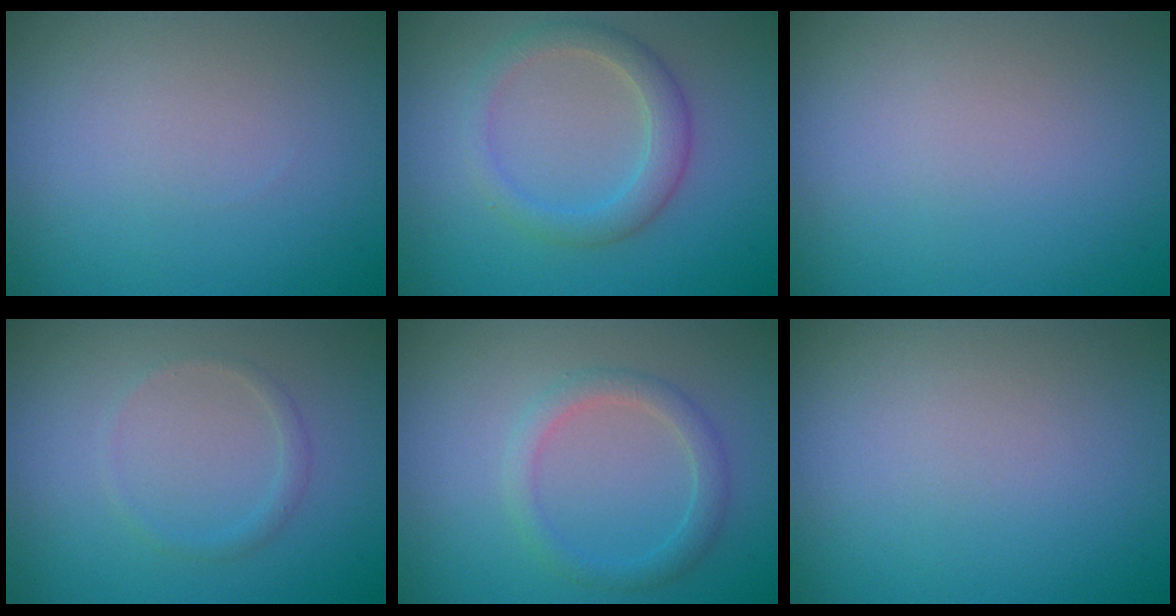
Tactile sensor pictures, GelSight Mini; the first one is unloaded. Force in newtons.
{"total": 2.9, "press": 2.9, "slide": 0.2}
{"total": 0.0}
{"total": 1.0, "press": 1.0, "slide": 0.1}
{"total": 2.2, "press": 2.2, "slide": 0.2}
{"total": 0.0}